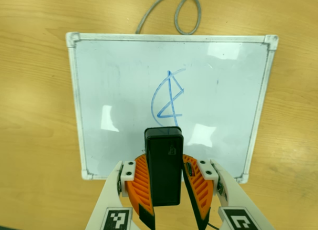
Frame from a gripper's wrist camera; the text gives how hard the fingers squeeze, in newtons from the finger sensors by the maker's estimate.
{"total": 7.6, "left": 8.0, "right": 7.2}